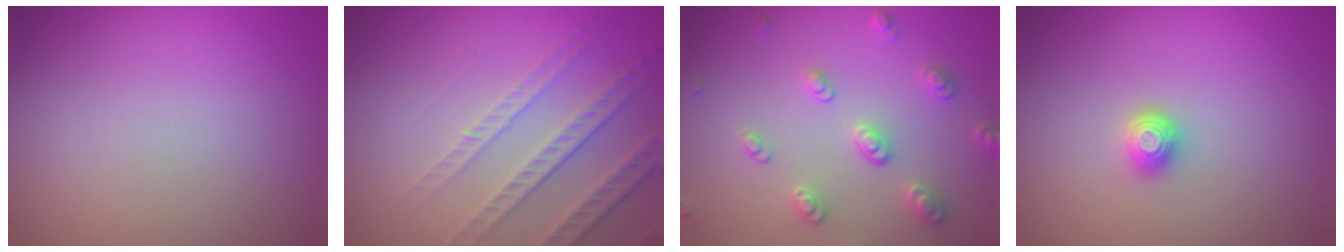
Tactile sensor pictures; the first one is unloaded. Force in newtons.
{"total": 4.7, "press": 3.3, "slide": 3.3}
{"total": 2.8, "press": 2.8, "slide": 0.2}
{"total": 1.4, "press": 1.2, "slide": 0.6}